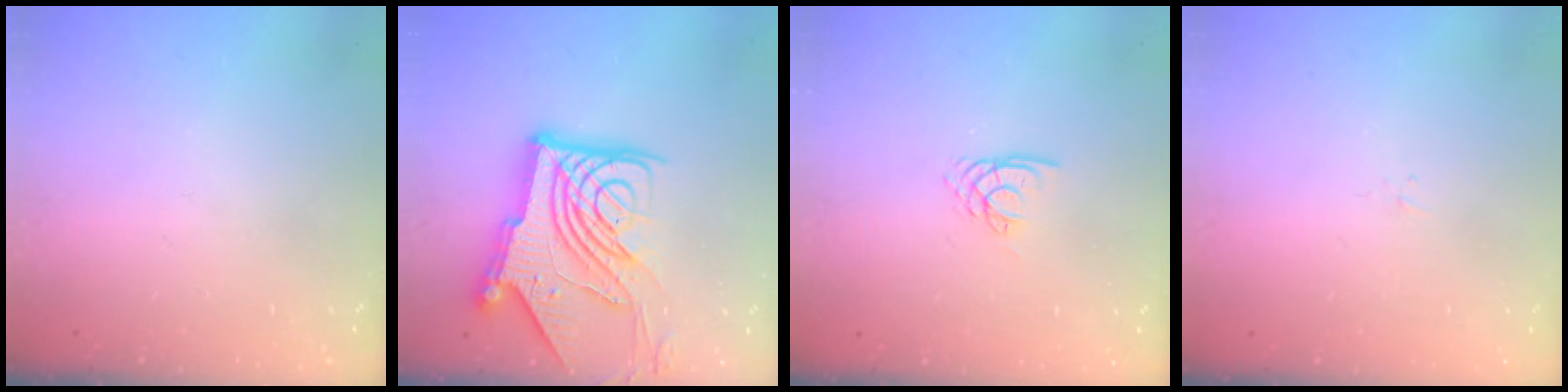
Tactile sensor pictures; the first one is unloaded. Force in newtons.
{"total": 20.6, "press": 20.4, "slide": 2.3}
{"total": 2.1, "press": 2.1, "slide": 0.1}
{"total": 1.6, "press": 1.5, "slide": 0.3}